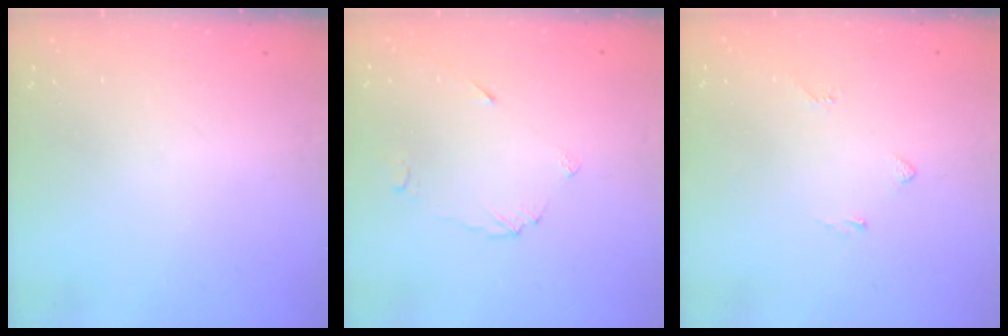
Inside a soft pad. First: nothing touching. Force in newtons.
{"total": 3.9, "press": 3.8, "slide": 0.5}
{"total": 2.3, "press": 2.2, "slide": 0.6}